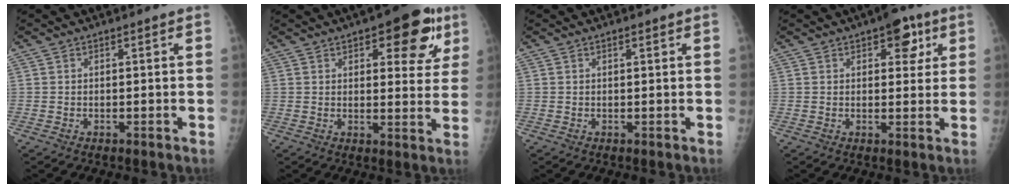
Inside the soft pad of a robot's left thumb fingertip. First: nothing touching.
{"total": 12.5, "force": [6.2, 5.4, 9.4], "torque": [-0.071, -0.018, 0.071]}
{"total": 0.6, "force": [0.4, 0.1, 0.5], "torque": [-0.009, 0.000, 0.005]}
{"total": 6.4, "force": [3.1, 3.3, 4.5], "torque": [-0.027, -0.008, 0.033]}